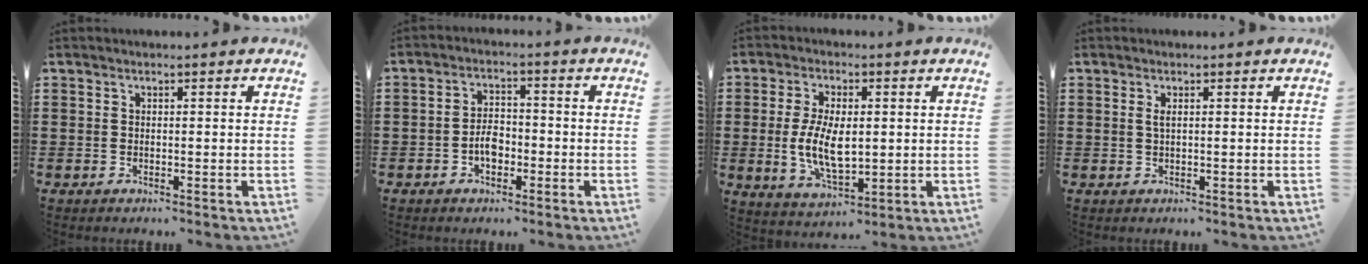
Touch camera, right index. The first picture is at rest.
{"total": 3.8, "force": [-1.3, 2.3, 2.8], "torque": [-0.052, -0.002, -0.027]}
{"total": 8.3, "force": [-0.2, 4.2, 7.2], "torque": [-0.159, 0.001, -0.007]}
{"total": 1.1, "force": [0.3, 0.3, 1.0], "torque": [-0.021, 0.003, 0.005]}